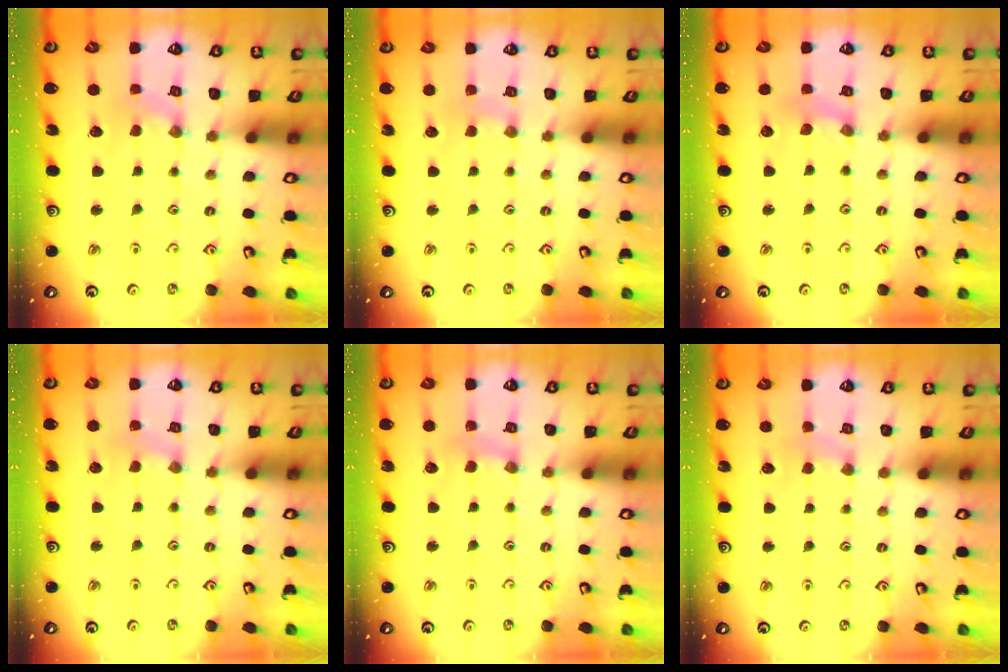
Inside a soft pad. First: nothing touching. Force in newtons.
{"total": 1.8, "press": 1.7, "slide": 0.2}
{"total": 1.9, "press": 1.9, "slide": 0.3}
{"total": 2.2, "press": 2.2, "slide": 0.4}
{"total": 3.0, "press": 2.9, "slide": 0.4}
{"total": 3.0, "press": 3.0, "slide": 0.5}